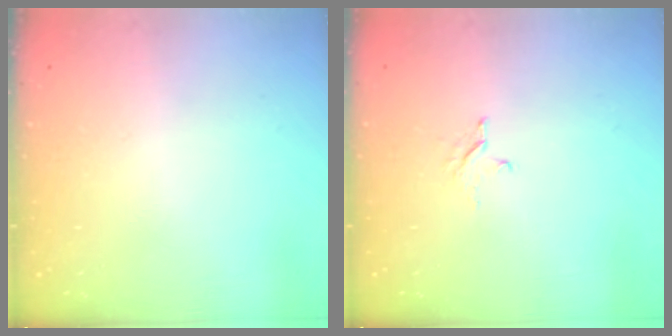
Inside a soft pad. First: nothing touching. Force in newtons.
{"total": 3.0, "press": 3.0, "slide": 0.3}